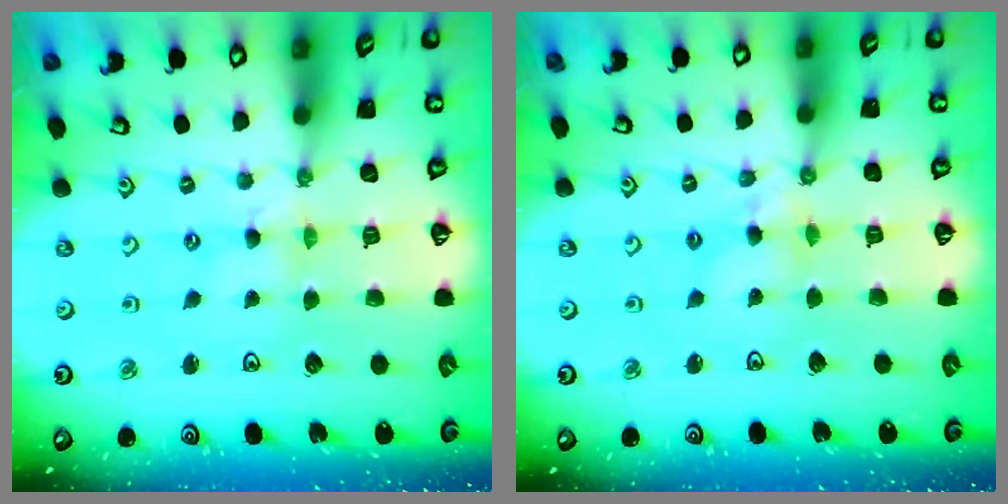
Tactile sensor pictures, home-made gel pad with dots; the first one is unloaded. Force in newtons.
{"total": 4.9, "press": 4.8, "slide": 0.5}